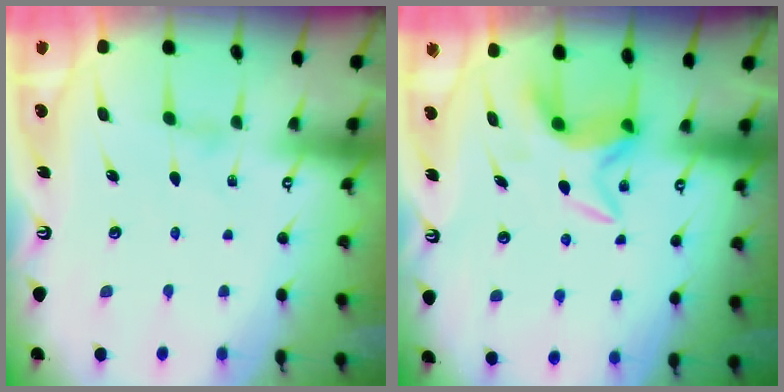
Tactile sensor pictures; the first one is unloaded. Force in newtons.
{"total": 5.9, "press": 5.8, "slide": 0.8}